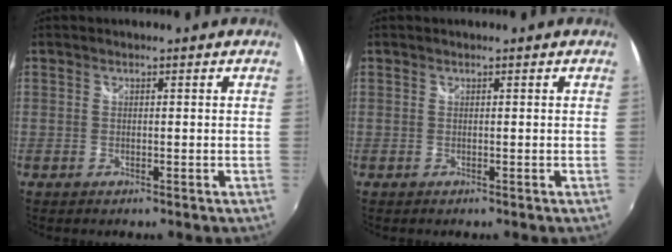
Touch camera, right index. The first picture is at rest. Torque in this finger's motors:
{"motor_torque": [0.03, 0.06, 0.00, 0.00]}